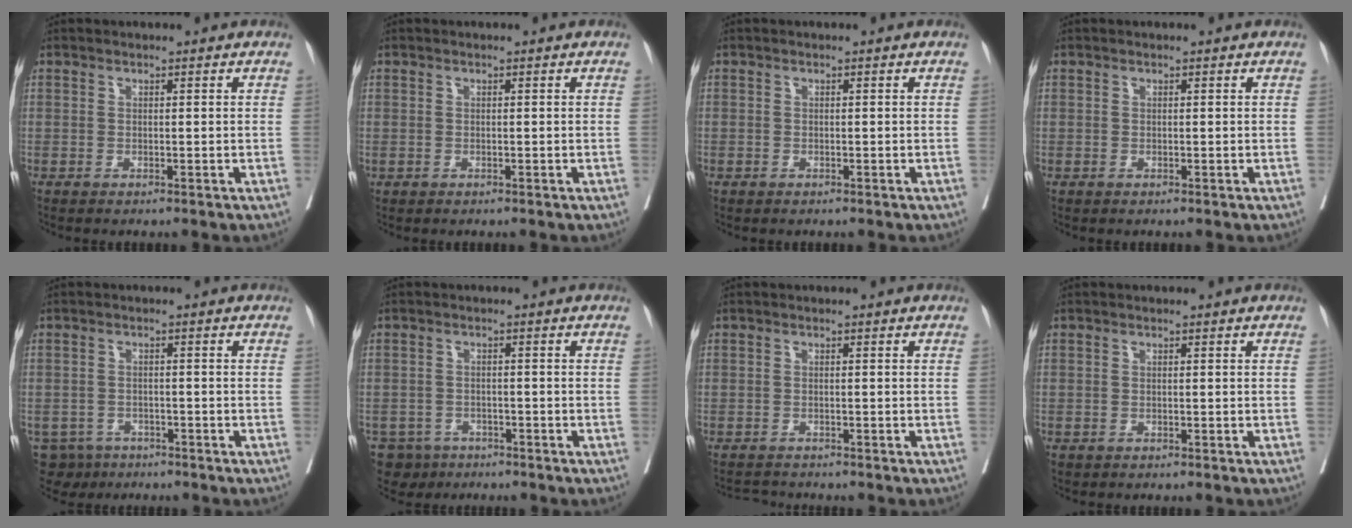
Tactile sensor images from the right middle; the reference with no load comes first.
{"total": 0.0}
{"total": 0.5, "force": [-0.2, 0.5, -0.1], "torque": [0.002, 0.006, -0.007]}
{"total": 0.0}
{"total": 6.1, "force": [-4.4, 4.0, 0.9], "torque": [-0.013, -0.002, -0.067]}
{"total": 5.5, "force": [-4.0, 3.7, 0.6], "torque": [-0.005, 0.003, -0.063]}
{"total": 1.8, "force": [-1.8, 0.3, -0.2], "torque": [0.003, -0.008, -0.029]}
{"total": 0.0}